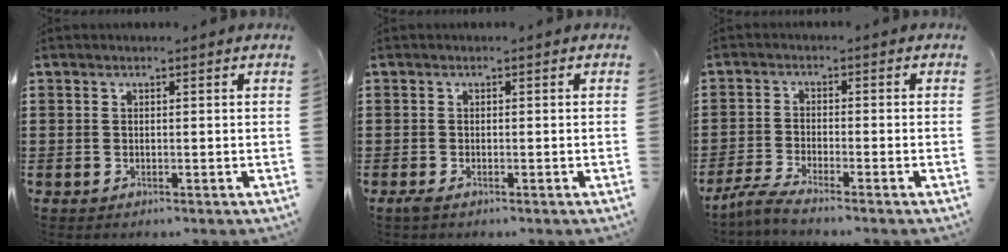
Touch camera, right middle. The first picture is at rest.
{"total": 0.5, "force": [-0.3, 0.1, 0.5], "torque": [-0.009, -0.004, -0.004]}
{"total": 3.3, "force": [-2.9, -0.4, 1.4], "torque": [-0.042, -0.009, -0.060]}